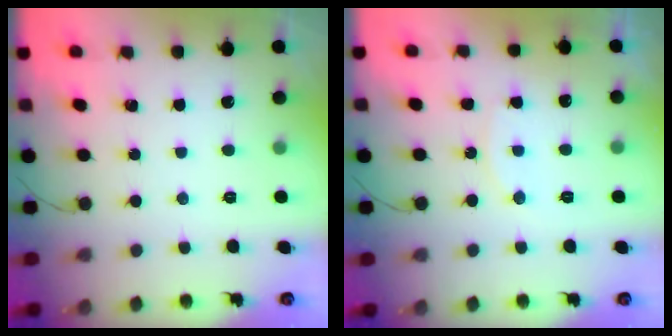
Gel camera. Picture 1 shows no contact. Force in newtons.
{"total": 6.9, "press": 6.9, "slide": 0.3}